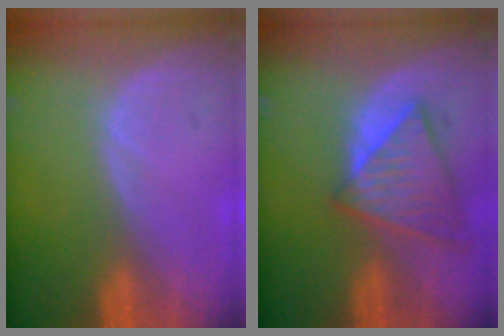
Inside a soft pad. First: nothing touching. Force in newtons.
{"total": 8.0, "press": 7.3, "slide": 3.4}